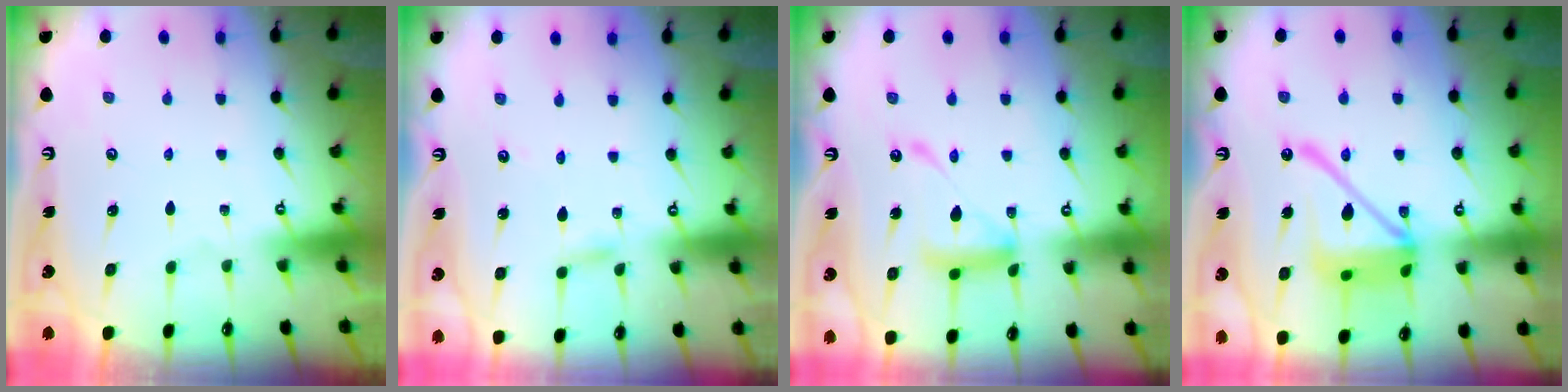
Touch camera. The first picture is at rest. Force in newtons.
{"total": 2.1, "press": 2.1, "slide": 0.2}
{"total": 13.8, "press": 13.7, "slide": 1.2}
{"total": 18.3, "press": 18.2, "slide": 1.7}